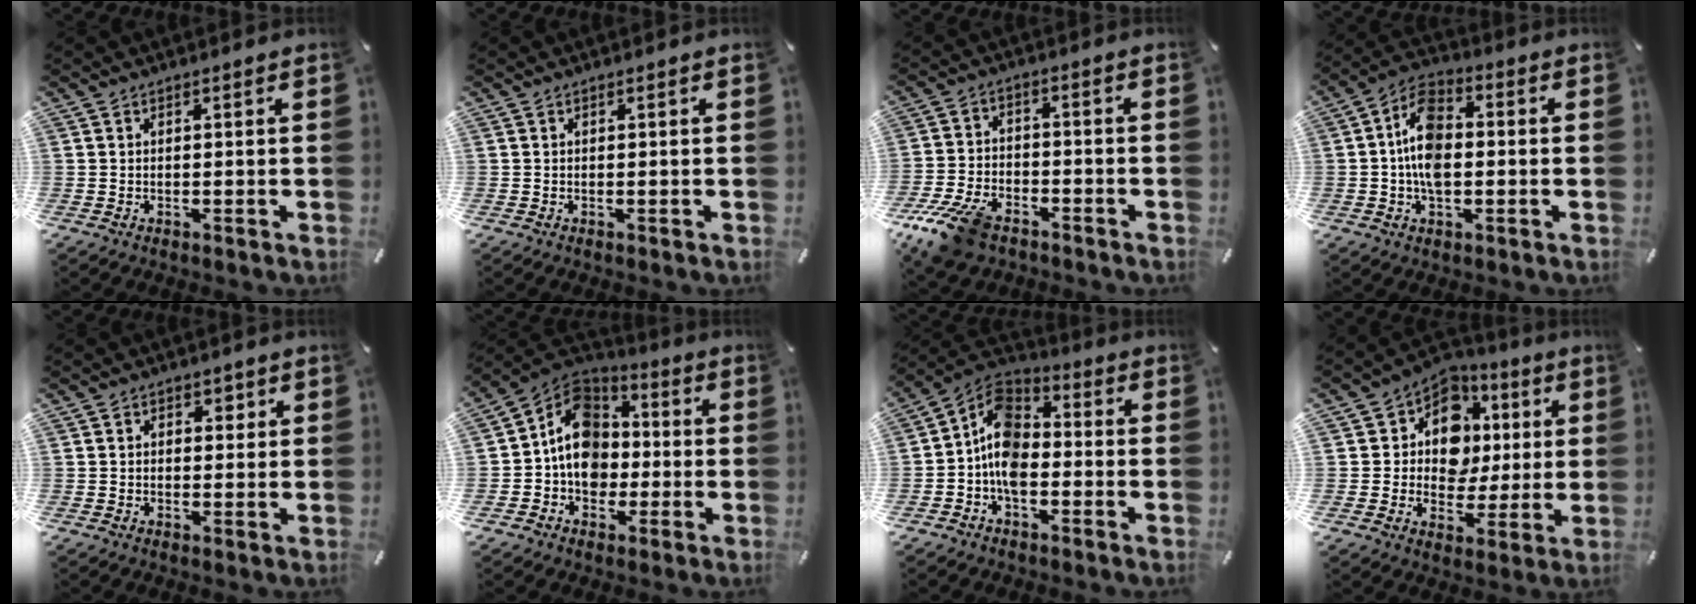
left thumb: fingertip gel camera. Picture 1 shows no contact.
{"total": 0.0}
{"total": 10.9, "force": [-7.5, 5.8, 5.4], "torque": [-0.115, 0.036, -0.141]}
{"total": 10.6, "force": [-0.9, 6.6, 8.2], "torque": [-0.160, 0.014, -0.017]}
{"total": 2.4, "force": [0.4, 2.1, 1.1], "torque": [-0.001, -0.002, -0.003]}
{"total": 12.6, "force": [-1.8, 11.1, 5.8], "torque": [-0.109, 0.015, -0.032]}
{"total": 10.2, "force": [-3.6, 6.8, 6.7], "torque": [-0.154, 0.010, -0.074]}
{"total": 12.2, "force": [2.4, 10.6, 5.4], "torque": [-0.086, -0.013, 0.049]}